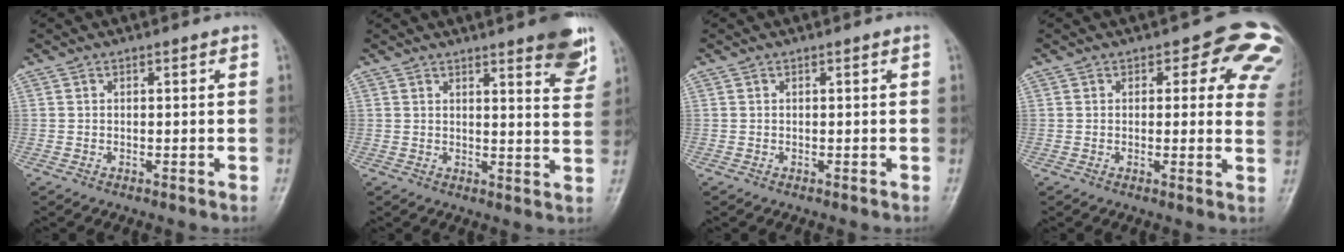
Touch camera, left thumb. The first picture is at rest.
{"total": 8.7, "force": [5.7, 1.8, 6.4], "torque": [-0.059, -0.033, 0.066]}
{"total": 0.0}
{"total": 10.7, "force": [5.3, 5.8, 7.2], "torque": [-0.023, -0.018, 0.038]}